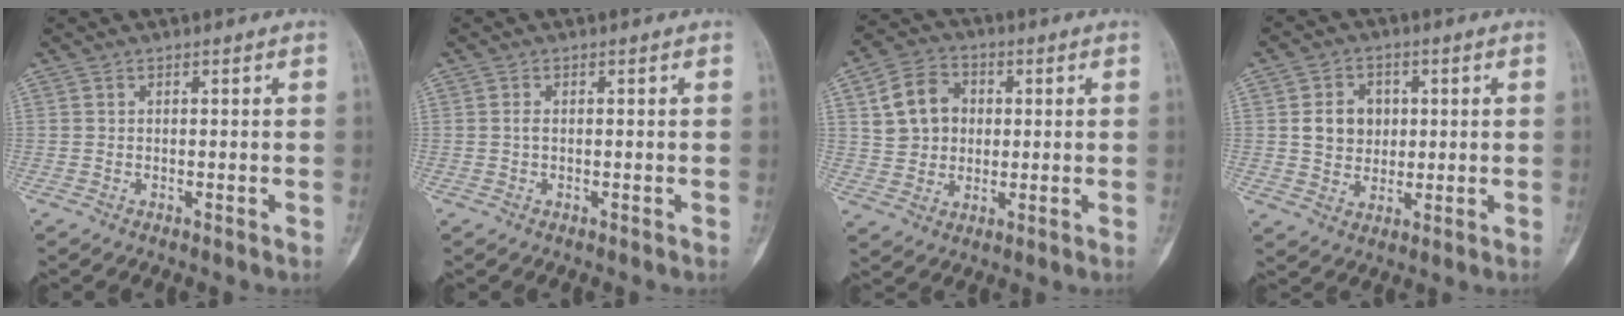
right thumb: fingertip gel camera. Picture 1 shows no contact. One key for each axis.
{"total": 0.8, "fx": 0.0, "fy": 0.5, "fz": 0.7, "tx": -0.013, "ty": 0.001, "tz": -0.001}
{"total": 10.0, "fx": 2.0, "fy": 8.3, "fz": 5.3, "tx": -0.070, "ty": 0.007, "tz": 0.034}
{"total": 7.3, "fx": 1.2, "fy": 6.1, "fz": 3.8, "tx": -0.033, "ty": -0.003, "tz": 0.022}